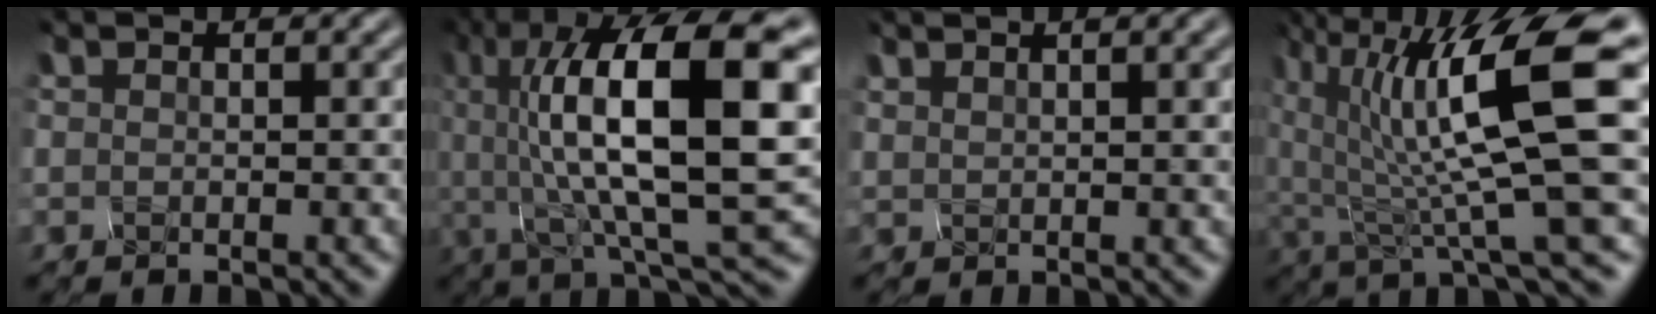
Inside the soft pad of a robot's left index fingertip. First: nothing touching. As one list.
[{"total": 14.4, "force": [1.0, 4.6, 13.6], "torque": [-0.238, 0.007, 0.021]}, {"total": 3.1, "force": [2.0, 1.0, 2.2], "torque": [-0.027, 0.016, 0.025]}, {"total": 11.8, "force": [1.7, 2.4, 11.4], "torque": [-0.214, -0.001, 0.047]}]